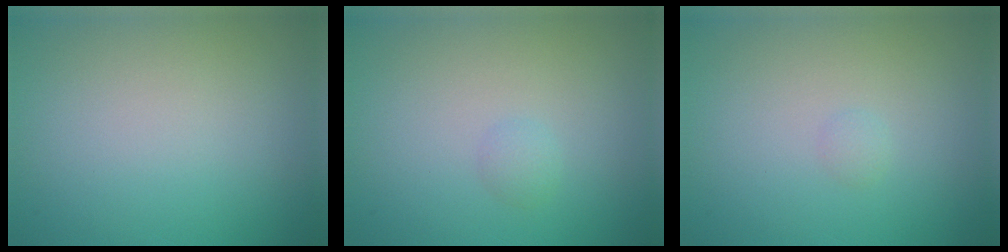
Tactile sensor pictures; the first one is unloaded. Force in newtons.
{"total": 0.8, "press": 0.8, "slide": 0.0}
{"total": 0.5, "press": 0.5, "slide": 0.0}